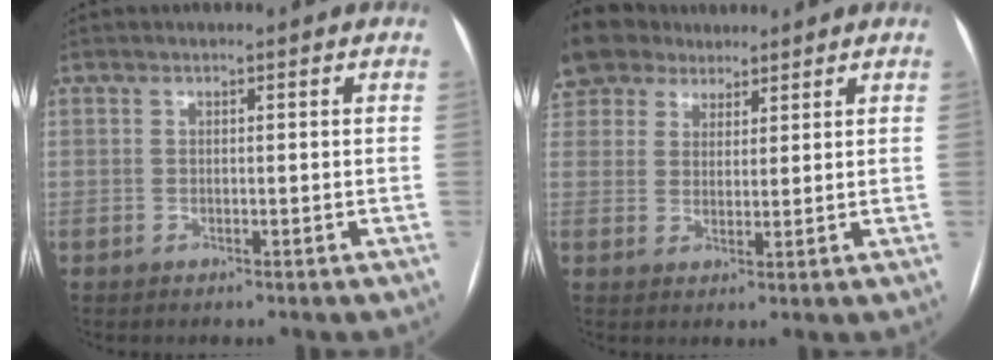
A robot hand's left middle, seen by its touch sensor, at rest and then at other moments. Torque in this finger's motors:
{"motor_torque": [0.43, -0.29, 1.06, 0.21]}